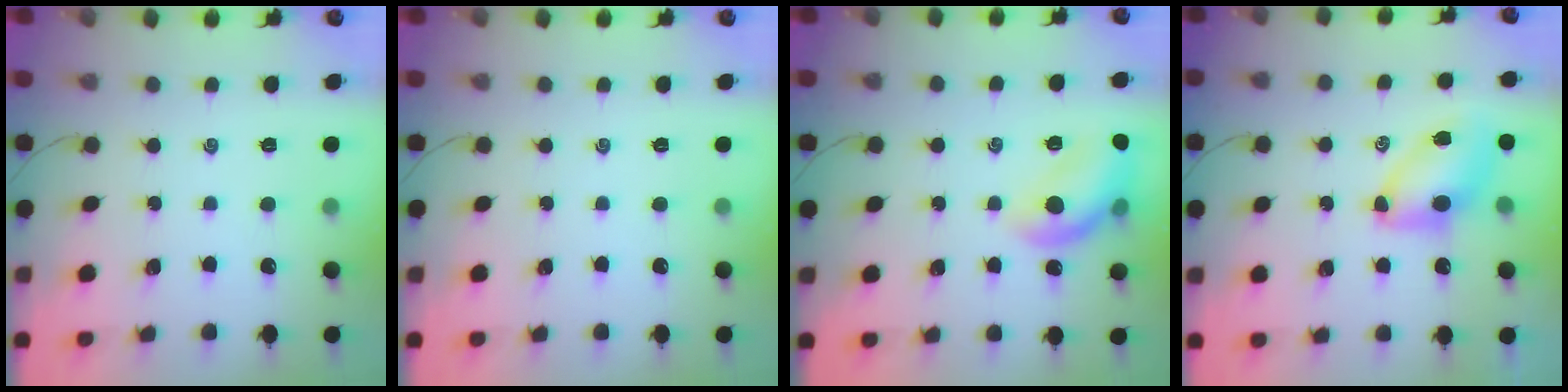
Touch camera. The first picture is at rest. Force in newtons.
{"total": 0.0}
{"total": 13.5, "press": 13.4, "slide": 1.5}
{"total": 7.6, "press": 7.6, "slide": 0.8}